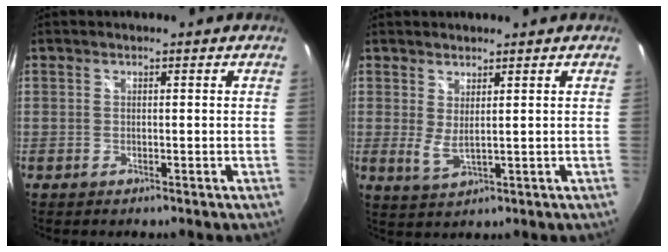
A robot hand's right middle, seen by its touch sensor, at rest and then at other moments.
{"total": 3.3, "force": [1.5, 0.6, 2.8], "torque": [-0.054, -0.011, 0.026]}